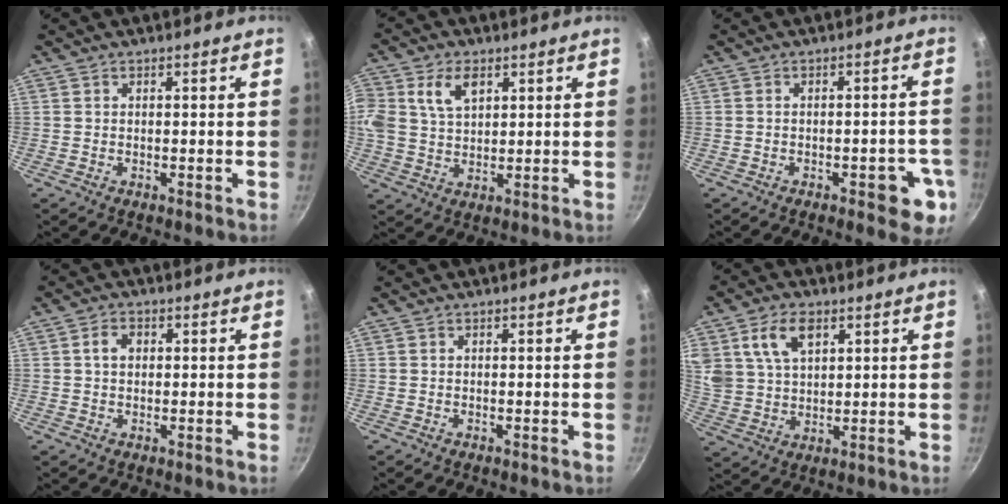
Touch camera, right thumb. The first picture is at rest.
{"total": 9.3, "force": [3.5, 6.3, 6.0], "torque": [-0.104, 0.000, 0.065]}
{"total": 7.9, "force": [-3.1, 3.3, 6.5], "torque": [-0.053, 0.015, -0.034]}
{"total": 3.2, "force": [0.5, 2.4, 2.0], "torque": [-0.024, 0.005, 0.008]}
{"total": 0.0}
{"total": 10.5, "force": [4.7, 6.7, 6.6], "torque": [-0.109, -0.011, 0.092]}